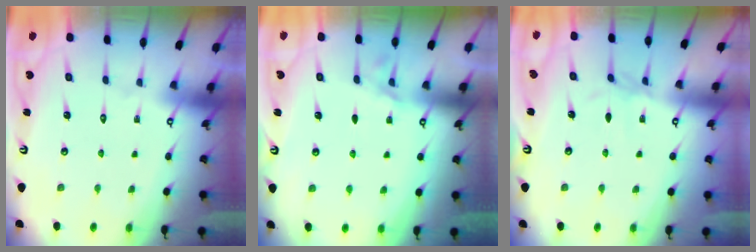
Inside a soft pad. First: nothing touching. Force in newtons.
{"total": 3.5, "press": 2.7, "slide": 2.2}
{"total": 2.3, "press": 2.3, "slide": 0.5}